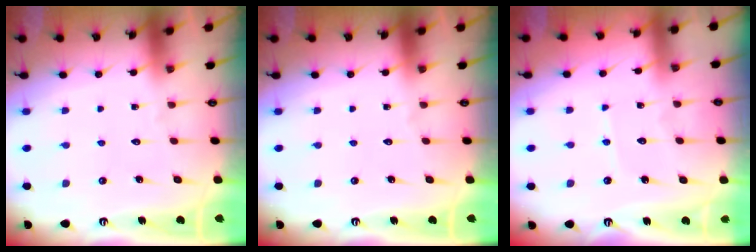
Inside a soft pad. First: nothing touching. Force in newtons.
{"total": 0.0}
{"total": 3.2, "press": 3.2, "slide": 0.3}